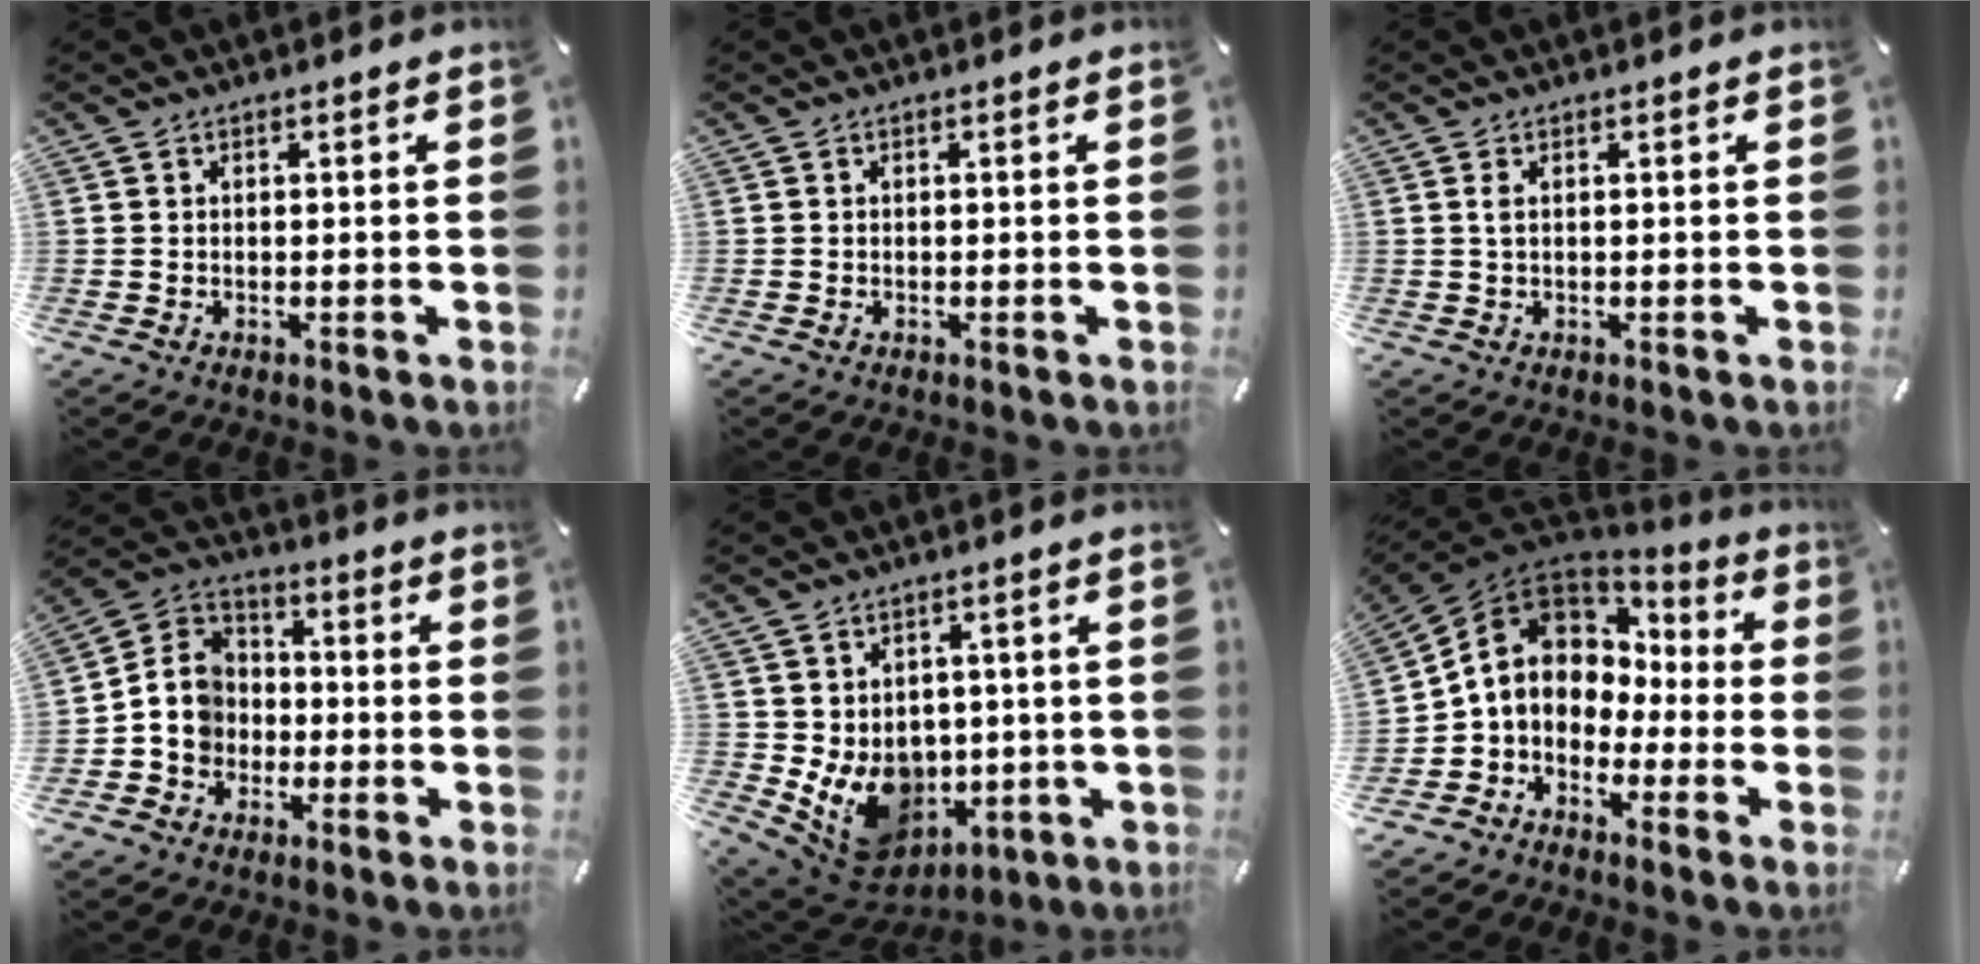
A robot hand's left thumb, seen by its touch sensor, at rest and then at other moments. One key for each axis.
{"total": 0.0}
{"total": 1.1, "fx": 0.2, "fy": 0.2, "fz": 1.1, "tx": -0.022, "ty": 0.001, "tz": 0.003}
{"total": 9.4, "fx": -2.7, "fy": 8.7, "fz": 2.6, "tx": -0.082, "ty": 0.026, "tz": -0.051}
{"total": 10.3, "fx": -0.3, "fy": 9.4, "fz": 4.3, "tx": -0.092, "ty": -0.026, "tz": 0.006}
{"total": 10.1, "fx": 0.5, "fy": 9.0, "fz": 4.6, "tx": -0.119, "ty": -0.002, "tz": 0.009}